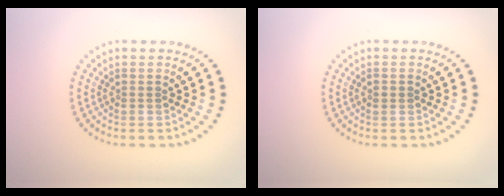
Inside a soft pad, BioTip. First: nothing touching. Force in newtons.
{"total": 0.9, "press": 0.9, "slide": 0.1}